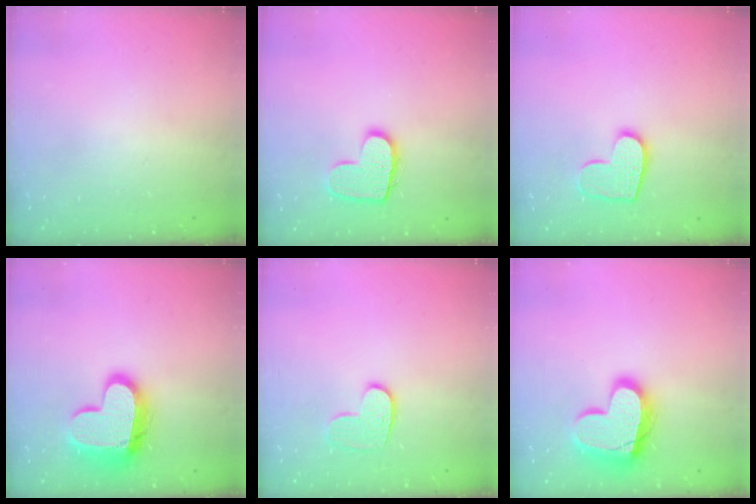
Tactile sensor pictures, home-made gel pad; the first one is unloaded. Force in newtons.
{"total": 11.8, "press": 11.8, "slide": 0.6}
{"total": 10.8, "press": 10.8, "slide": 0.7}
{"total": 16.2, "press": 16.2, "slide": 1.4}
{"total": 8.0, "press": 8.0, "slide": 0.3}
{"total": 17.6, "press": 17.6, "slide": 1.2}